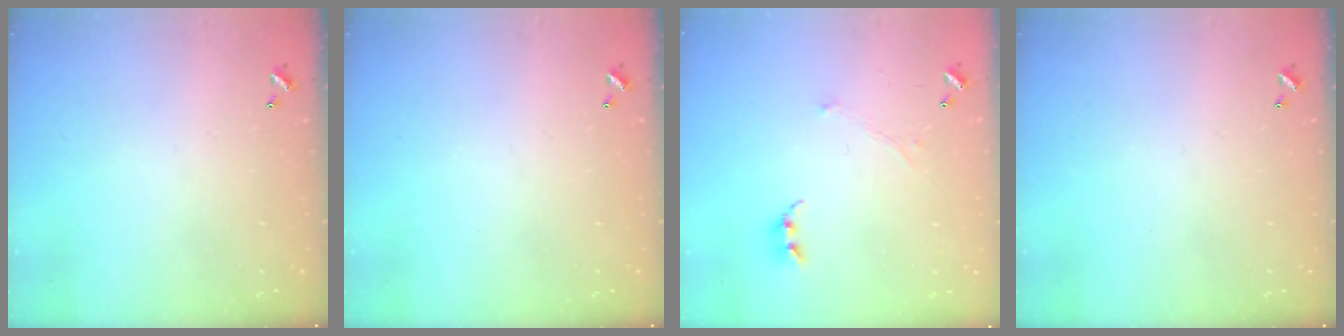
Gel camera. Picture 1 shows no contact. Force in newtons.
{"total": 0.0}
{"total": 0.7, "press": 0.0, "slide": 0.7}
{"total": 0.0}